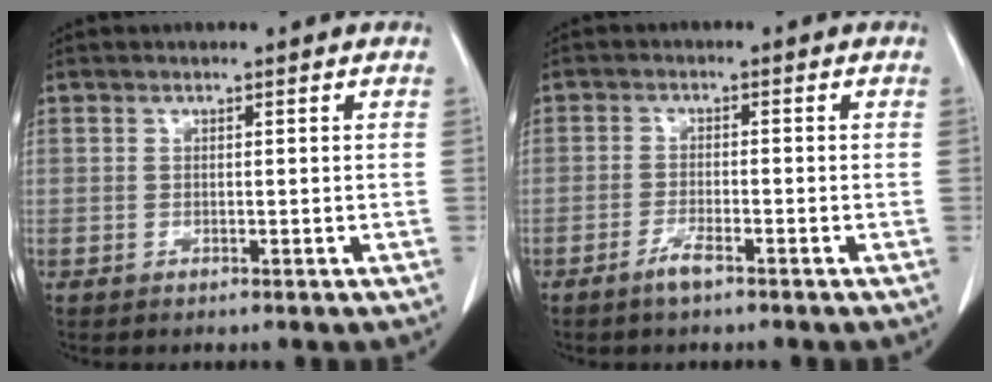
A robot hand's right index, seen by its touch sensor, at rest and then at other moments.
{"total": 2.6, "force": [-1.9, 0.2, 1.7], "torque": [-0.040, -0.002, -0.036]}